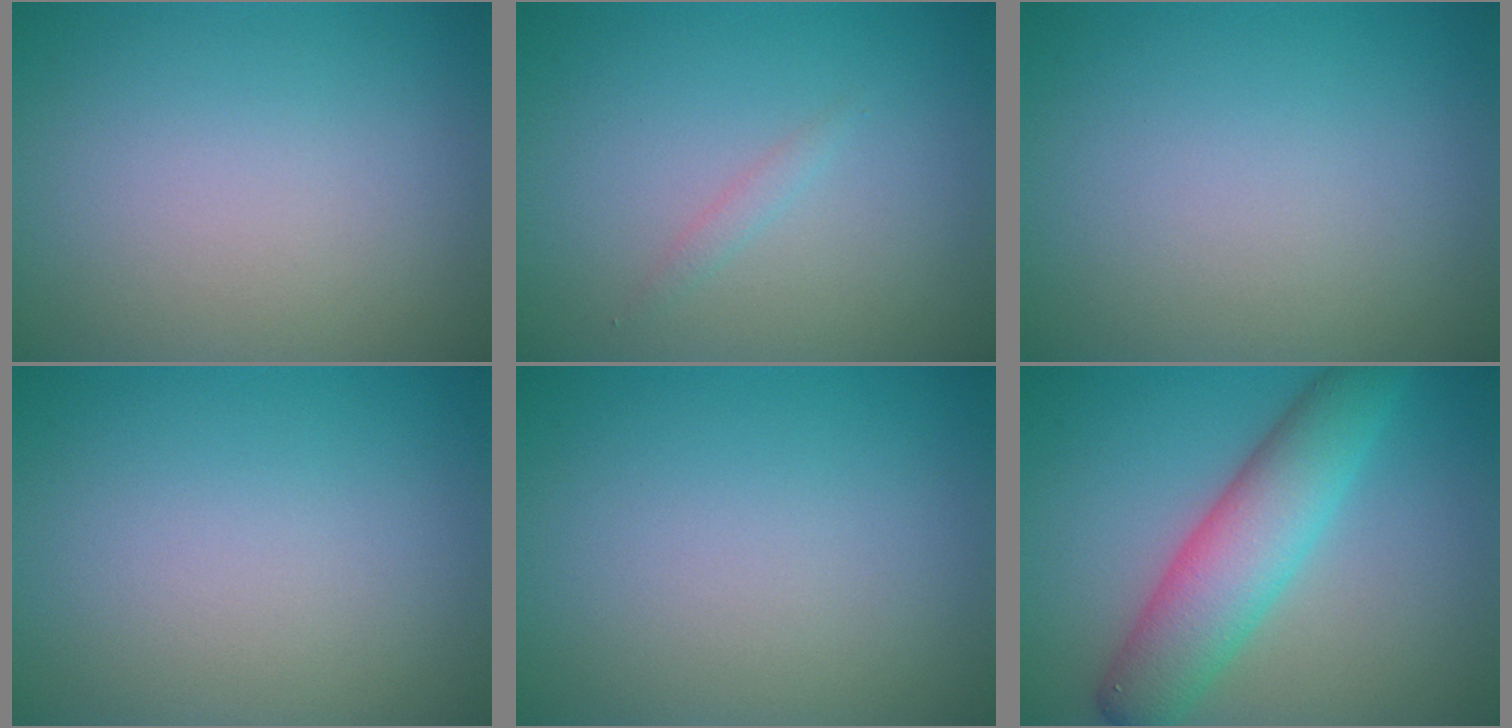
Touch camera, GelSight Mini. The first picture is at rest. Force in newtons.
{"total": 0.7, "press": 0.7, "slide": 0.1}
{"total": 0.0}
{"total": 0.0}
{"total": 0.0}
{"total": 6.6, "press": 6.6, "slide": 0.1}